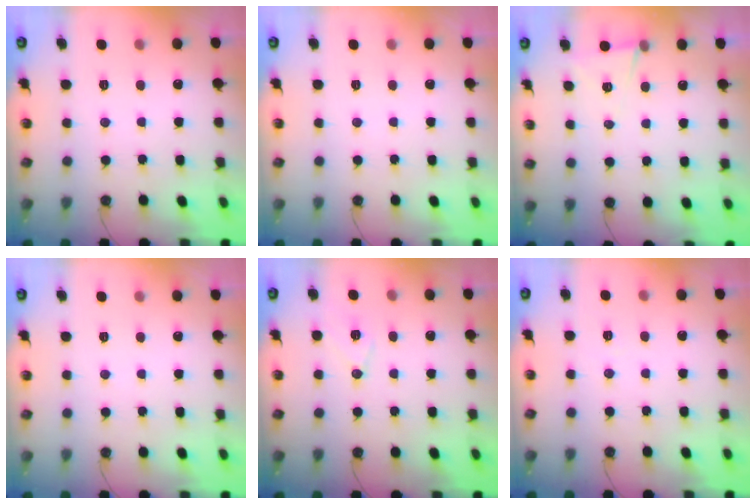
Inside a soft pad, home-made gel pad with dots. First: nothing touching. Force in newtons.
{"total": 0.0}
{"total": 5.8, "press": 3.6, "slide": 4.5}
{"total": 0.0}
{"total": 7.8, "press": 7.2, "slide": 2.9}
{"total": 3.1, "press": 2.9, "slide": 1.1}